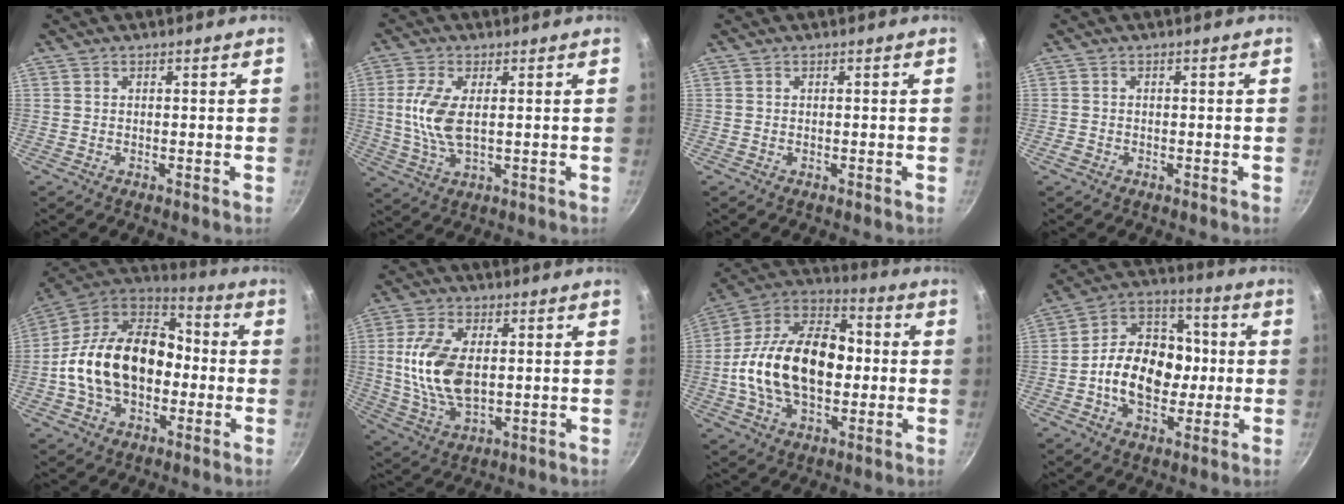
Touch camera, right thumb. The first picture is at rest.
{"total": 8.3, "force": [0.8, 3.6, 7.4], "torque": [-0.160, -0.002, 0.016]}
{"total": 0.0}
{"total": 1.1, "force": [-0.6, 0.9, 0.4], "torque": [-0.010, 0.004, -0.011]}
{"total": 21.7, "force": [-2.4, 15.0, 15.4], "torque": [-0.241, 0.052, -0.053]}
{"total": 13.5, "force": [1.1, 7.4, 11.2], "torque": [-0.215, -0.005, 0.024]}
{"total": 22.7, "force": [-1.0, 14.4, 17.6], "torque": [-0.281, 0.041, -0.033]}
{"total": 16.5, "force": [-1.7, 11.9, 11.3], "torque": [-0.145, 0.035, -0.045]}